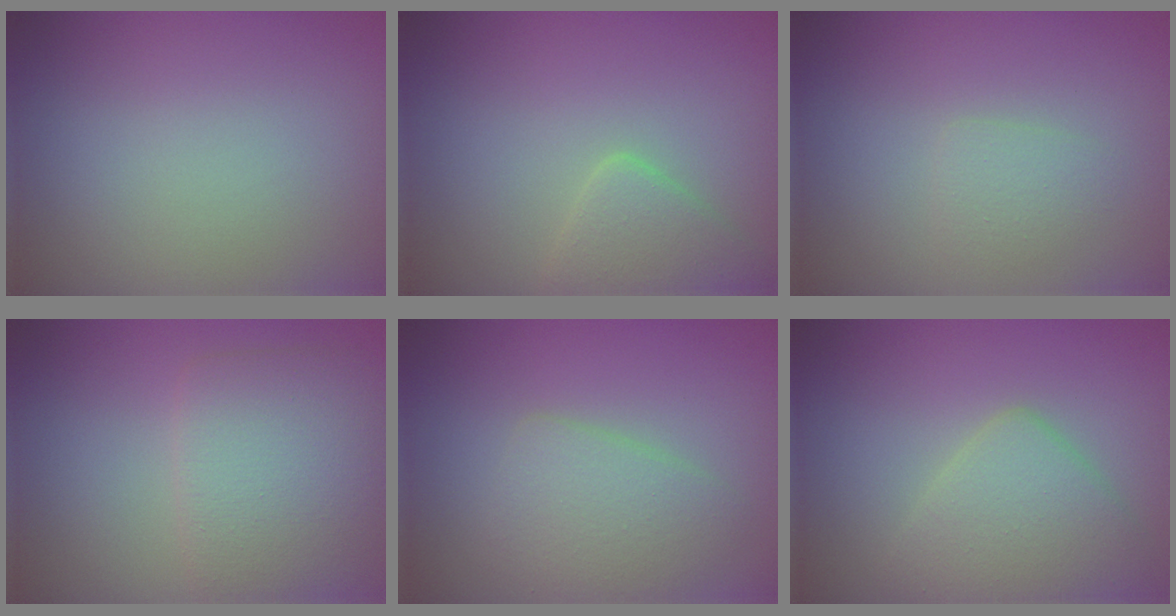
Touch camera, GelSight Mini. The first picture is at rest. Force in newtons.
{"total": 2.8, "press": 2.8, "slide": 0.2}
{"total": 1.3, "press": 1.3, "slide": 0.1}
{"total": 5.7, "press": 5.7, "slide": 0.1}
{"total": 3.3, "press": 3.3, "slide": 0.1}
{"total": 4.4, "press": 4.4, "slide": 0.3}